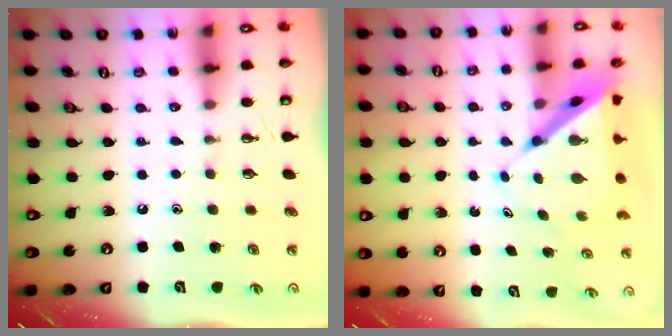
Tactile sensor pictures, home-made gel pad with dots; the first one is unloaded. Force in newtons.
{"total": 7.3, "press": 7.3, "slide": 0.6}